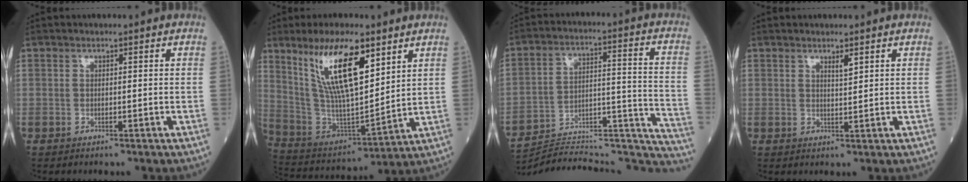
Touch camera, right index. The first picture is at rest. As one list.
[{"total": 16.9, "force": [9.0, 4.2, 13.7], "torque": [-0.262, 0.000, 0.176]}, {"total": 26.1, "force": [-25.1, 2.9, 6.5], "torque": [-0.050, 0.036, -0.348]}, {"total": 1.6, "force": [1.1, 0.1, 1.1], "torque": [-0.021, -0.005, 0.019]}]